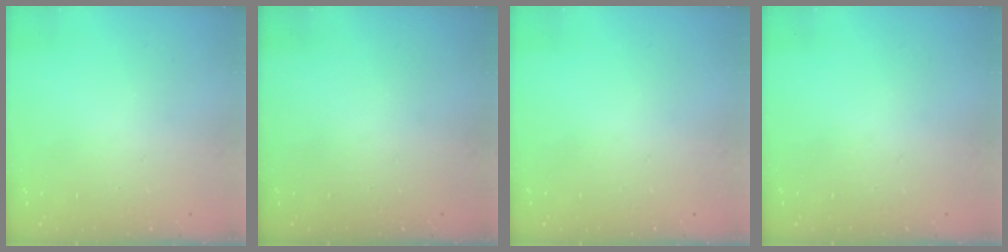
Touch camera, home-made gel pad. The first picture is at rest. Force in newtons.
{"total": 0.0}
{"total": 0.0}
{"total": 0.0}